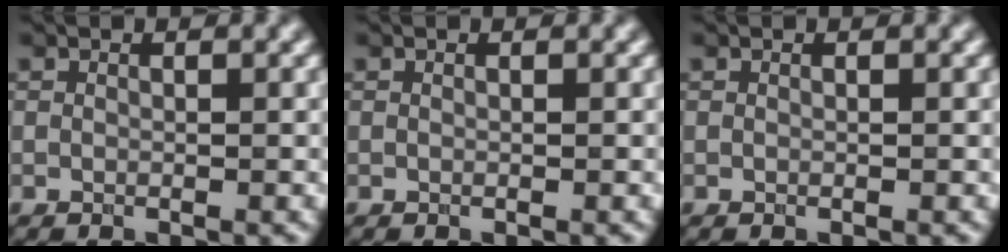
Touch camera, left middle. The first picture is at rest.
{"total": 0.0}
{"total": 0.0}